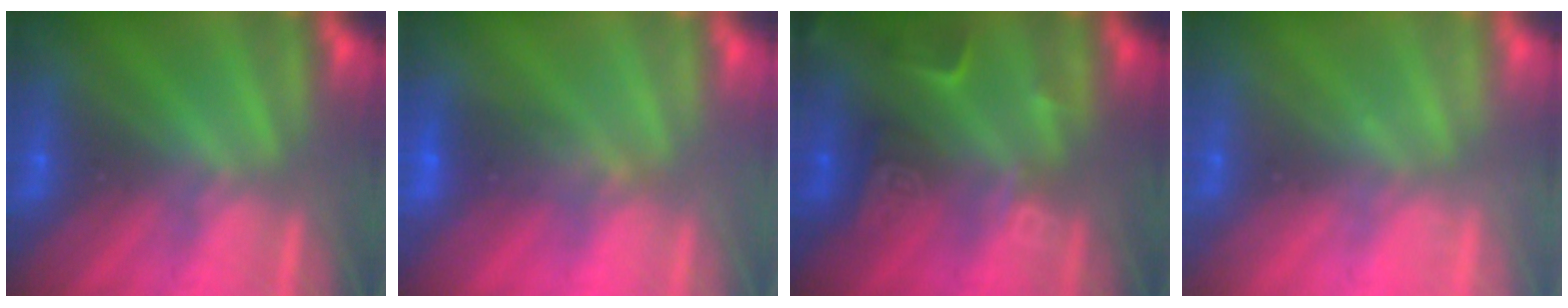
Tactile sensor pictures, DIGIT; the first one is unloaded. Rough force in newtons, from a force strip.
{"total": 1.8}
{"total": 2.6}
{"total": 2.2}